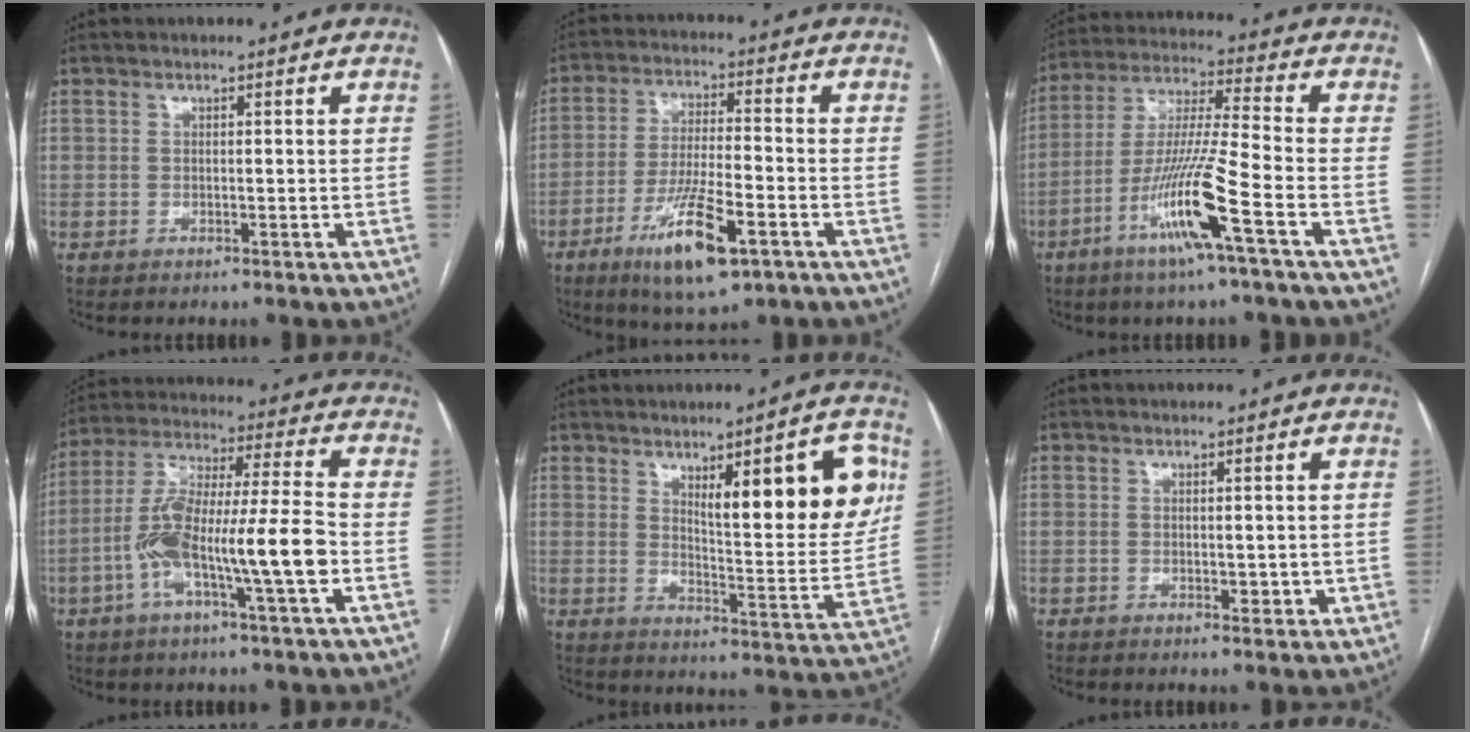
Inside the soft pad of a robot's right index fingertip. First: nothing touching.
{"total": 12.1, "force": [-6.1, 2.3, 10.2], "torque": [-0.194, -0.019, -0.102]}
{"total": 13.5, "force": [-6.2, -0.8, 12.0], "torque": [-0.241, -0.013, -0.120]}
{"total": 15.2, "force": [-4.4, 1.1, 14.5], "torque": [-0.277, 0.012, -0.081]}
{"total": 15.2, "force": [5.7, 3.0, 13.8], "torque": [-0.181, -0.006, 0.086]}
{"total": 1.8, "force": [-0.1, 1.2, 1.3], "torque": [-0.015, 0.000, 0.002]}